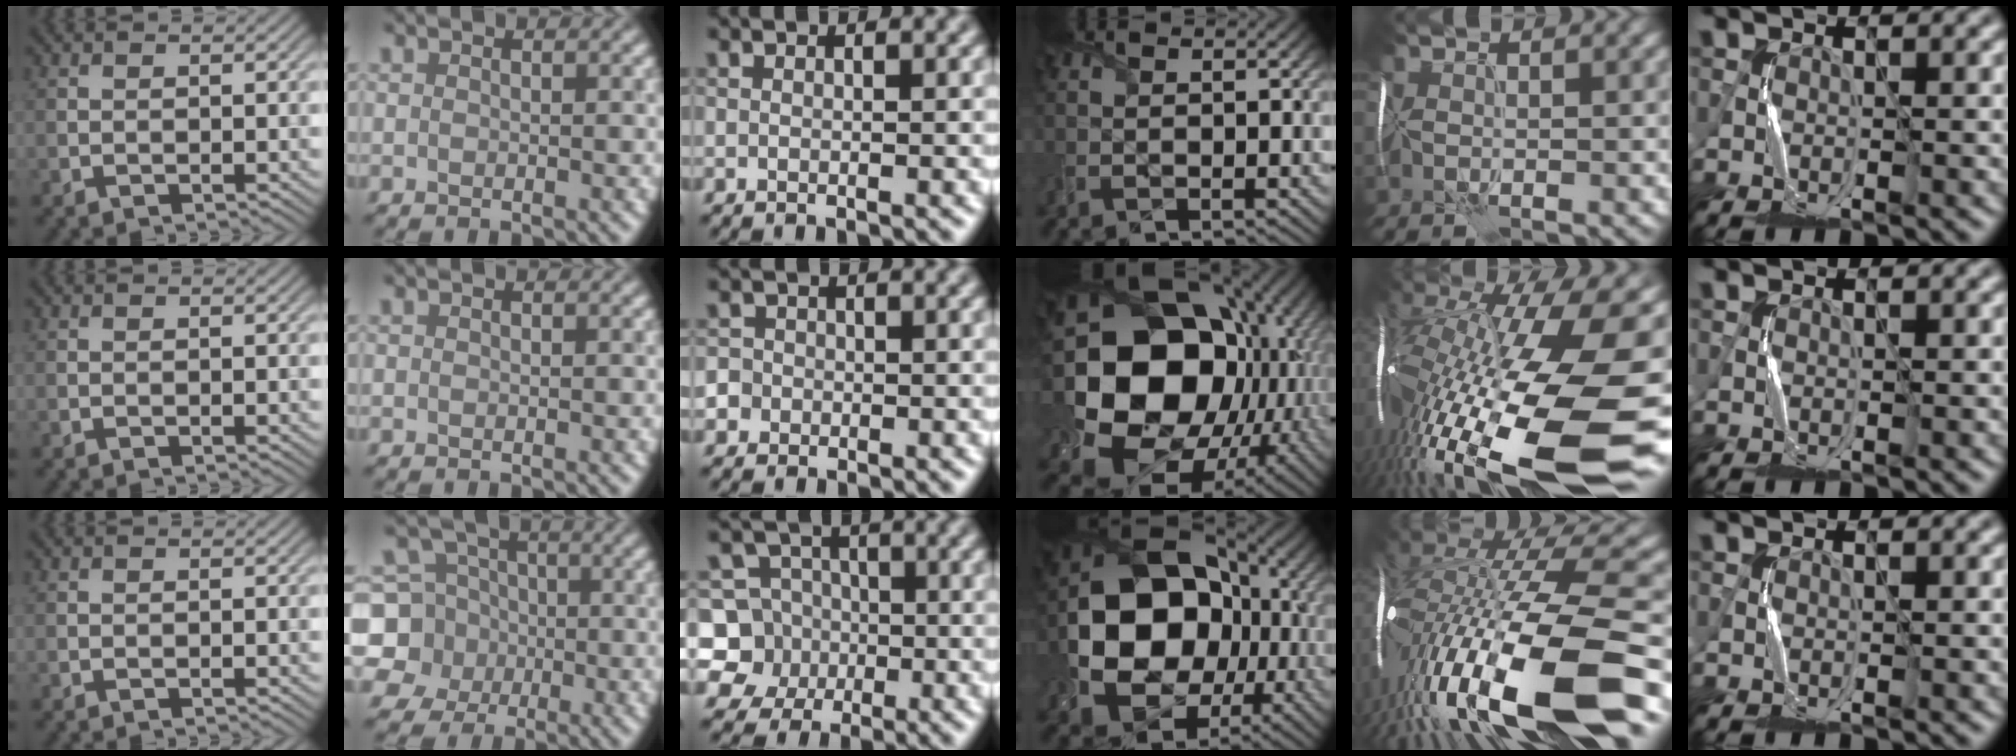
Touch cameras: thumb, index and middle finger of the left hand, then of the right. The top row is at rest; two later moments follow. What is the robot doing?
{"motion": "wrap", "object": "receipt paper"}